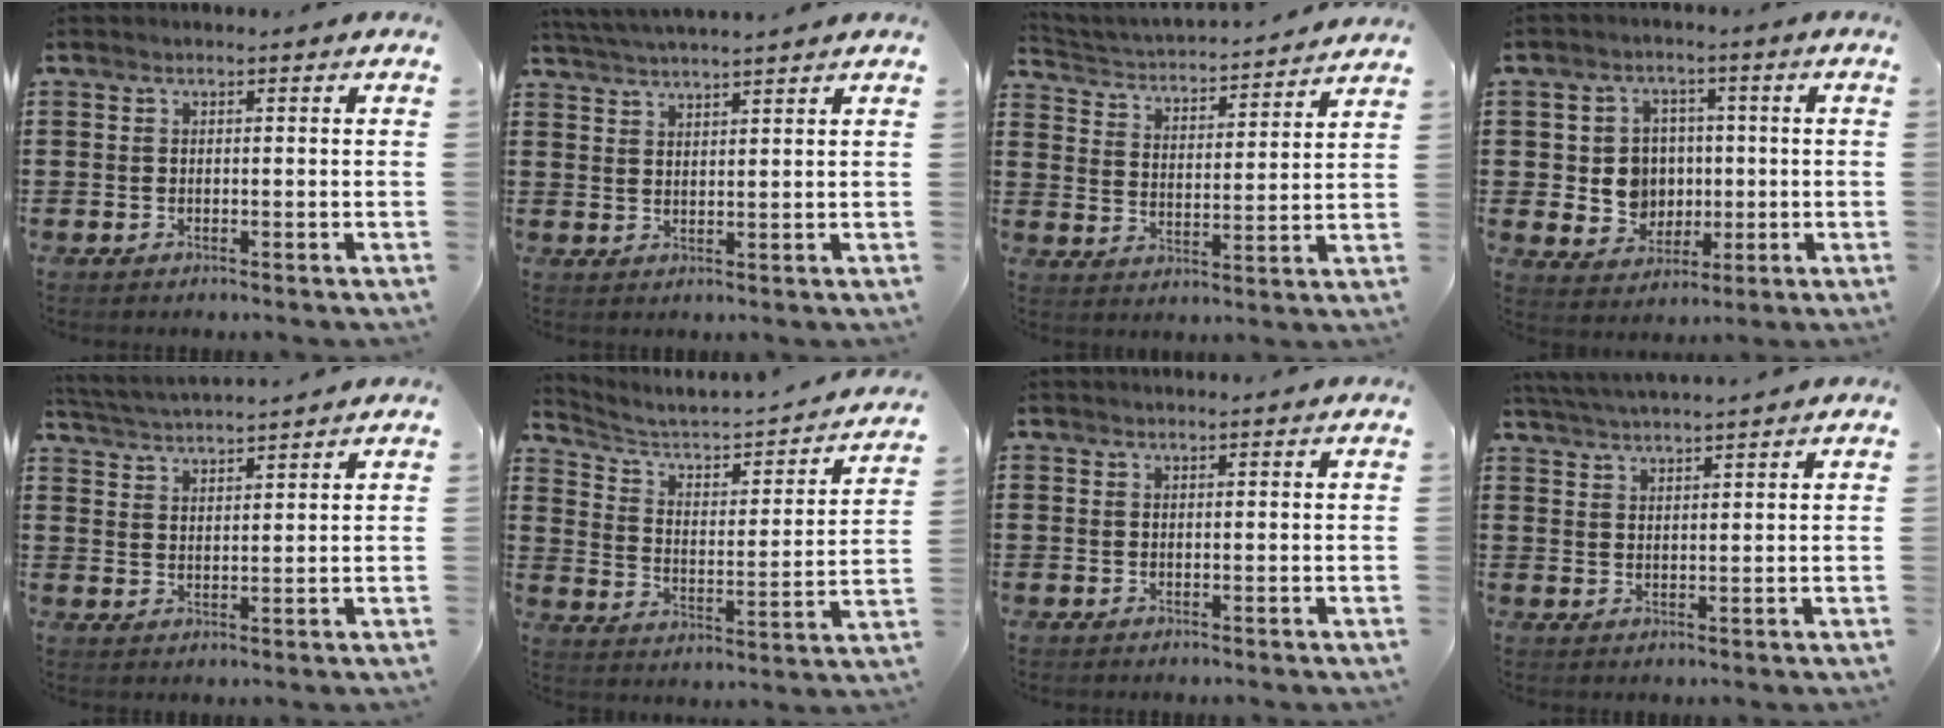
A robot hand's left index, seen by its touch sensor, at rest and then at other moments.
{"total": 3.1, "force": [3.0, -0.7, 0.5], "torque": [-0.018, -0.009, 0.055]}
{"total": 3.0, "force": [3.0, -0.1, 0.0], "torque": [-0.023, -0.034, 0.042]}
{"total": 6.6, "force": [0.3, 6.1, 2.4], "torque": [-0.055, 0.012, 0.005]}
{"total": 3.1, "force": [3.1, -0.4, -0.1], "torque": [-0.012, -0.018, 0.054]}
{"total": 3.0, "force": [2.1, 1.4, 1.6], "torque": [-0.052, -0.023, 0.021]}
{"total": 0.7, "force": [0.6, -0.1, 0.2], "torque": [-0.005, -0.002, 0.012]}
{"total": 3.3, "force": [3.2, -0.7, 0.4], "torque": [-0.018, -0.011, 0.058]}